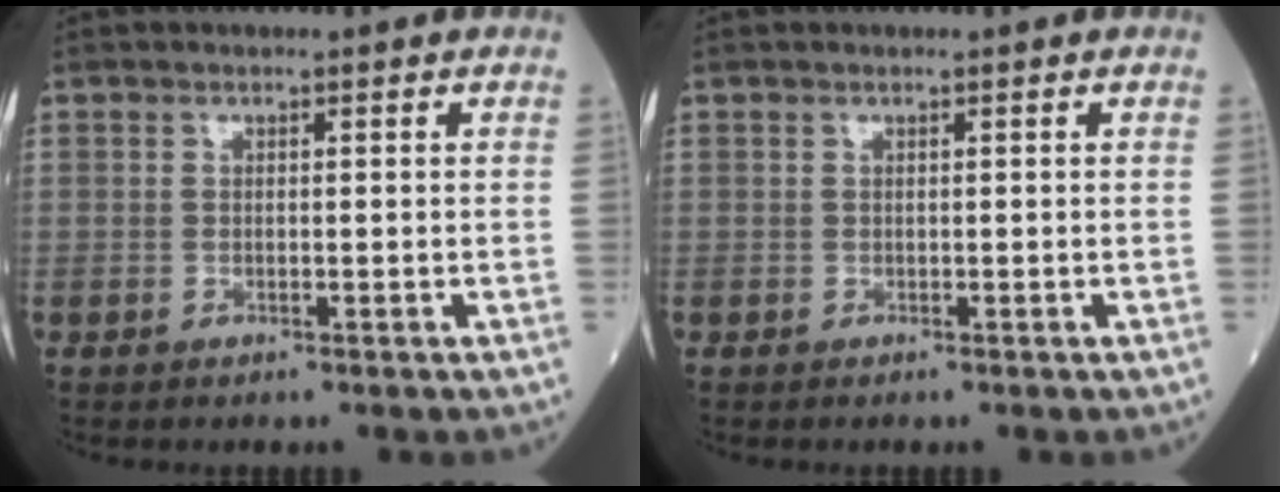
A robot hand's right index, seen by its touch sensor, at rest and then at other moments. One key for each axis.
{"total": 0.0}